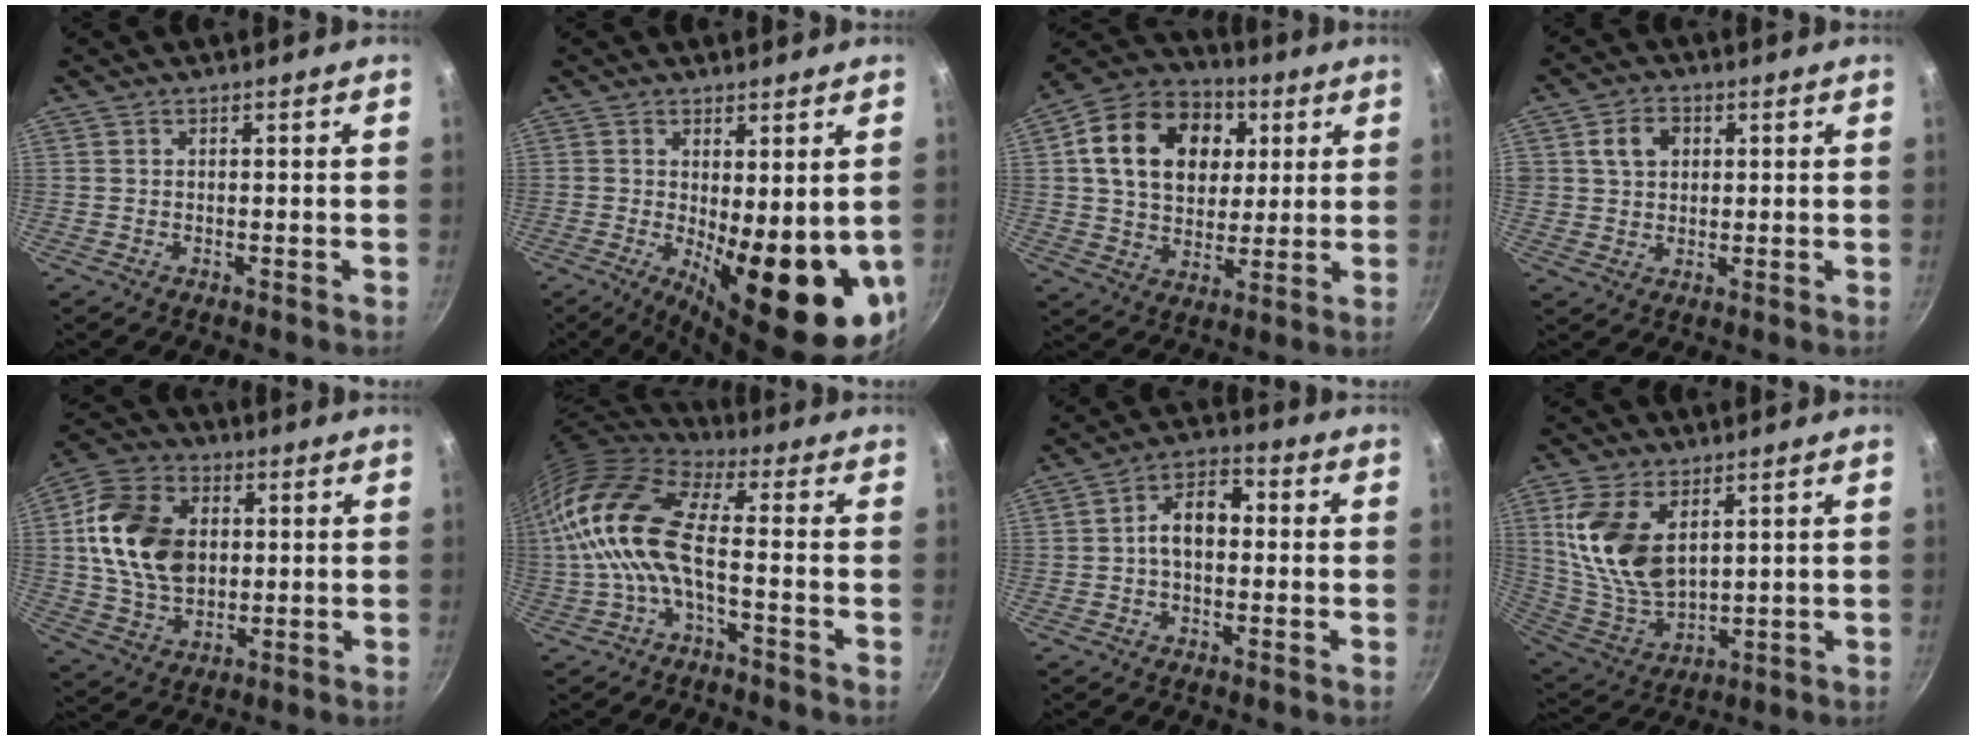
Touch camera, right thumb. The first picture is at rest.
{"total": 16.9, "force": [-2.0, 5.8, 15.7], "torque": [-0.191, -0.030, -0.015]}
{"total": 19.5, "force": [4.9, 14.5, 12.1], "torque": [-0.179, 0.011, 0.075]}
{"total": 5.5, "force": [1.6, 4.5, 2.7], "torque": [-0.024, 0.008, 0.025]}
{"total": 17.1, "force": [2.2, 12.2, 11.7], "torque": [-0.194, 0.003, 0.035]}
{"total": 14.7, "force": [-1.5, 6.1, 13.3], "torque": [-0.267, 0.024, -0.042]}
{"total": 8.1, "force": [0.1, 5.3, 6.2], "torque": [-0.075, 0.031, -0.011]}
{"total": 15.2, "force": [5.1, 8.8, 11.4], "torque": [-0.212, -0.035, 0.113]}